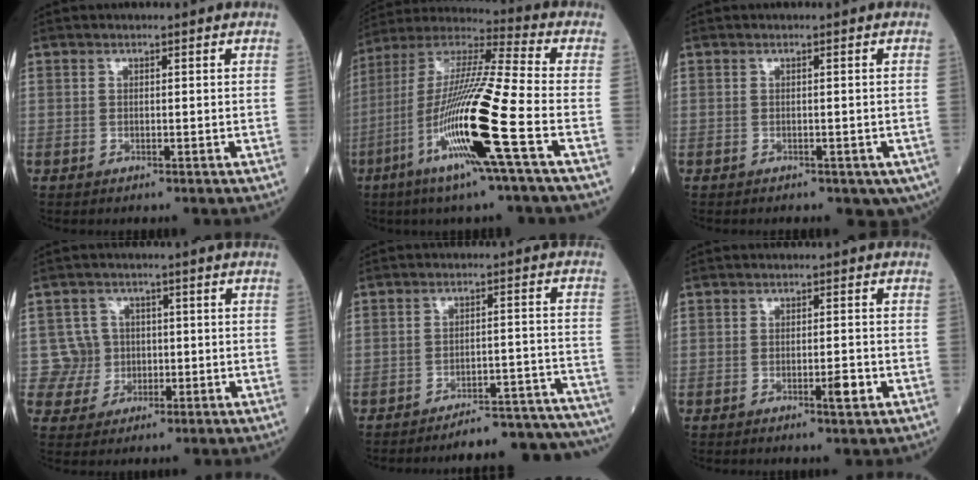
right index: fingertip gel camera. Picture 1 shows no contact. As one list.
[{"total": 19.1, "force": [-6.7, -0.6, 17.9], "torque": [-0.373, -0.026, -0.137]}, {"total": 4.1, "force": [-2.3, 1.9, 2.8], "torque": [-0.018, -0.005, -0.029]}, {"total": 5.1, "force": [0.2, 5.0, -0.5], "torque": [0.024, 0.012, 0.008]}, {"total": 16.8, "force": [-16.5, 0.7, 3.1], "torque": [0.010, 0.026, -0.203]}, {"total": 2.4, "force": [-0.9, 0.5, 2.1], "torque": [-0.031, -0.001, -0.010]}]